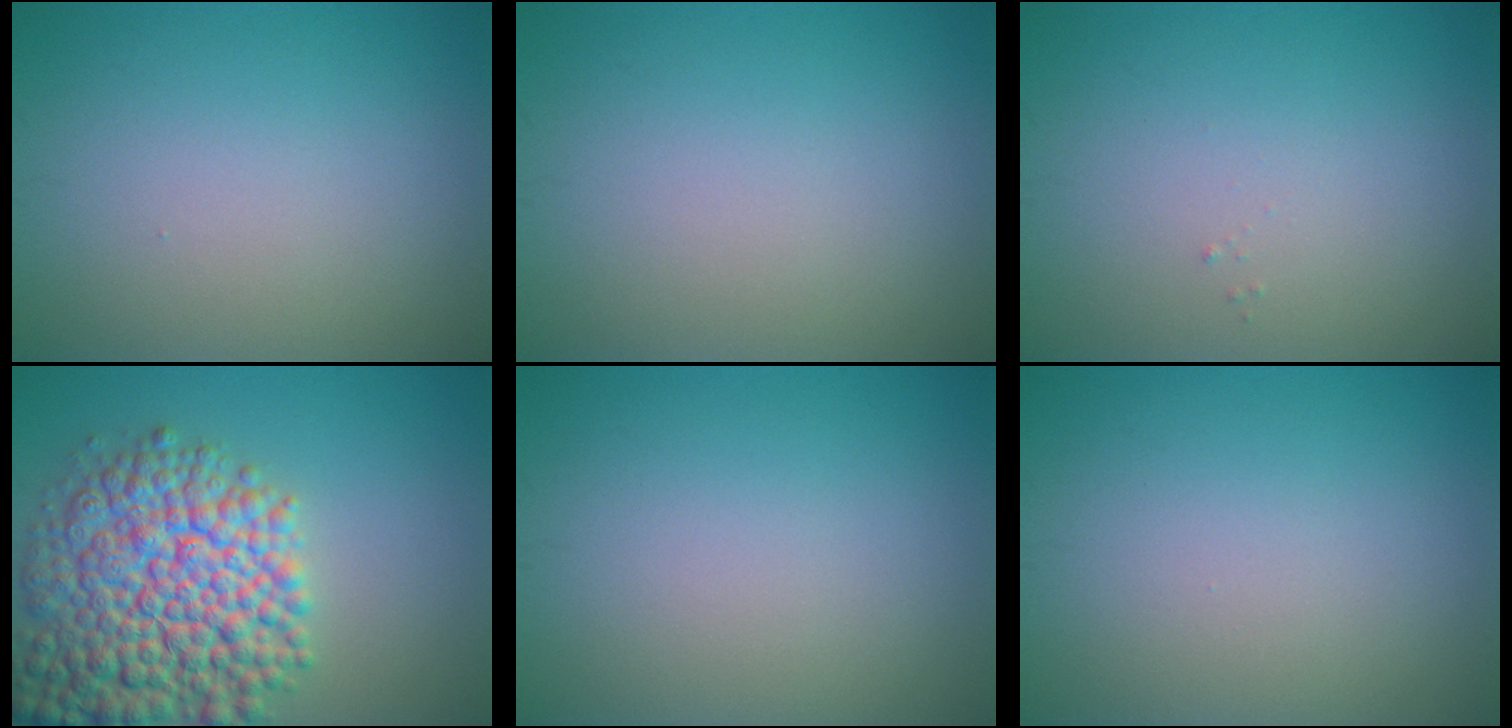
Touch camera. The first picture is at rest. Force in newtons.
{"total": 0.0}
{"total": 0.0}
{"total": 11.7, "press": 11.7, "slide": 0.5}
{"total": 0.0}
{"total": 0.0}